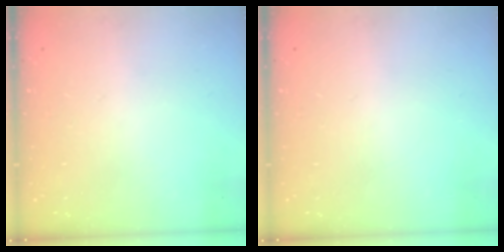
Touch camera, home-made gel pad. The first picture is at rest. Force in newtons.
{"total": 0.0}